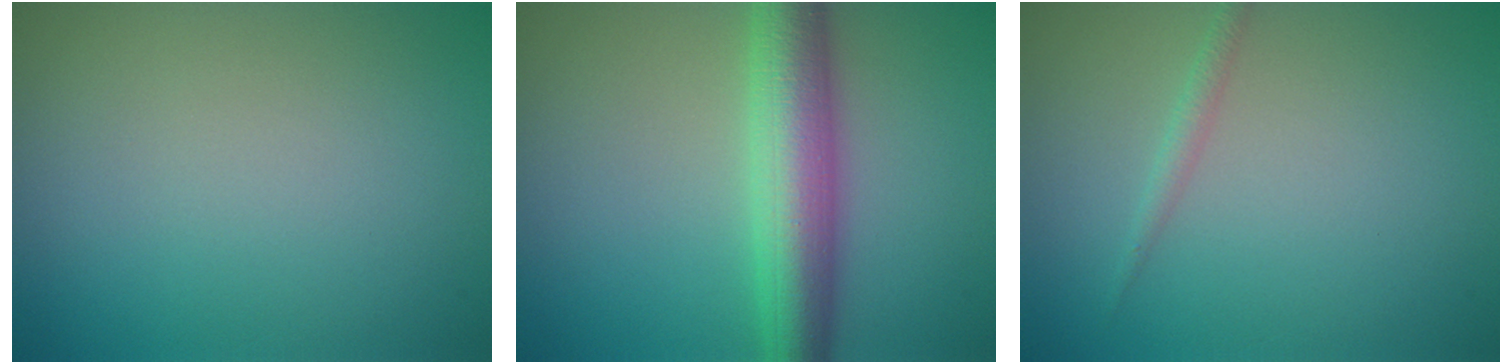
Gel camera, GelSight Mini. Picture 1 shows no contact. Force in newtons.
{"total": 6.3, "press": 6.3, "slide": 0.1}
{"total": 1.0, "press": 1.0, "slide": 0.1}